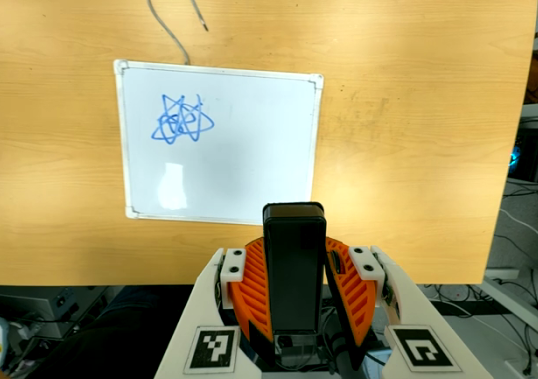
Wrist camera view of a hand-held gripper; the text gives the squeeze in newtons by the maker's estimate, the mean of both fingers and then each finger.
{"total": 6.2, "left": 5.2, "right": 7.2}